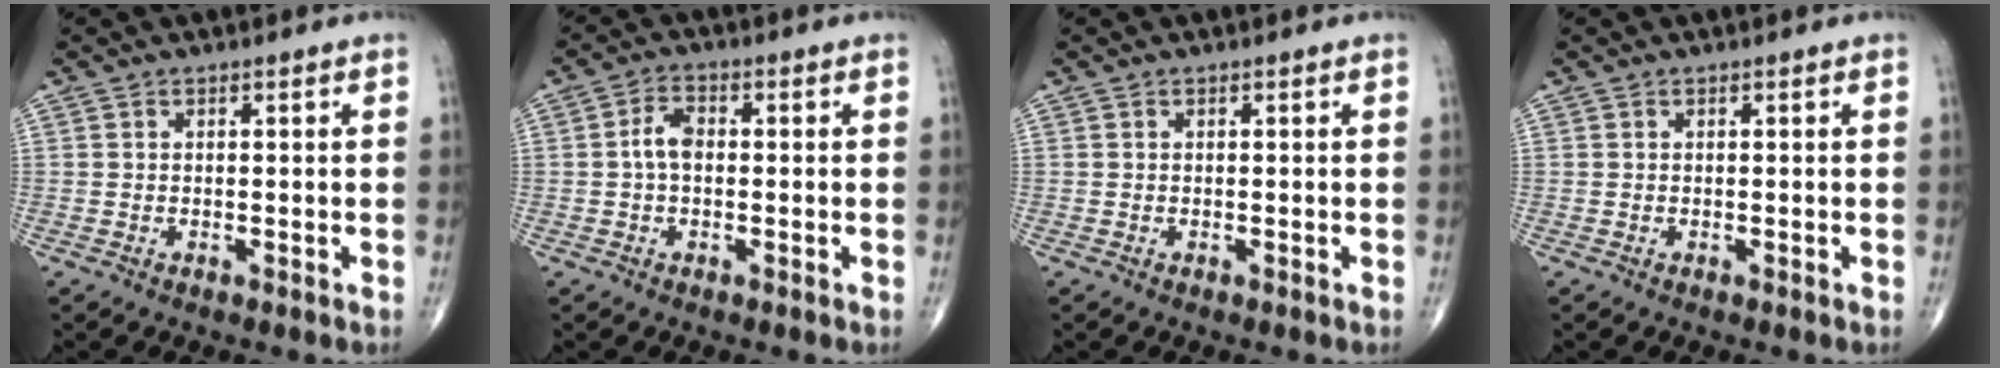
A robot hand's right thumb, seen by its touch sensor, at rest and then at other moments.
{"total": 4.0, "force": [-0.2, 2.5, 3.1], "torque": [-0.056, 0.014, -0.009]}
{"total": 0.0}
{"total": 0.0}